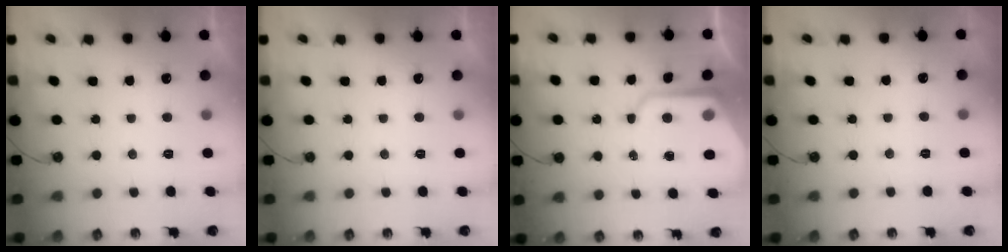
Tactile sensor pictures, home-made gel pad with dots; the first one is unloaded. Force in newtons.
{"total": 0.0}
{"total": 9.6, "press": 9.6, "slide": 0.8}
{"total": 1.9, "press": 1.9, "slide": 0.4}